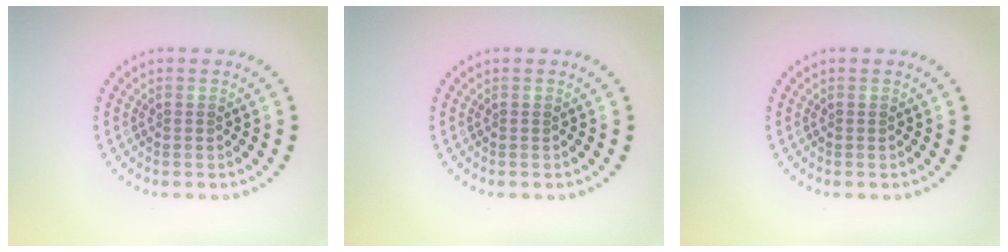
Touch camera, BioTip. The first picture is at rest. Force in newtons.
{"total": 0.0}
{"total": 0.0}